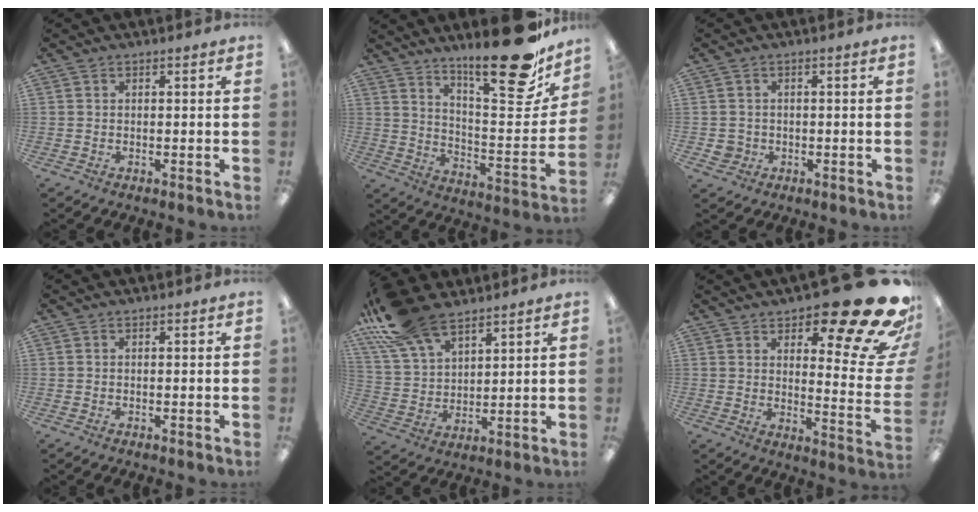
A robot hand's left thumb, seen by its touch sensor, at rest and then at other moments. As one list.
[{"total": 22.0, "force": [17.2, 5.7, 12.5], "torque": [-0.171, -0.131, 0.277]}, {"total": 2.7, "force": [-0.3, 2.7, 0.5], "torque": [-0.011, 0.003, -0.005]}, {"total": 0.0}, {"total": 15.9, "force": [11.5, 7.7, 7.9], "torque": [-0.175, -0.047, 0.215]}, {"total": 22.0, "force": [14.9, 6.6, 14.7], "torque": [-0.169, -0.112, 0.235]}]